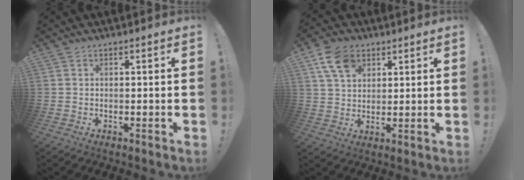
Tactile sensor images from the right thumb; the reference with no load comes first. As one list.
[{"total": 10.0, "force": [4.9, 6.8, 5.4], "torque": [-0.096, -0.005, 0.097]}]